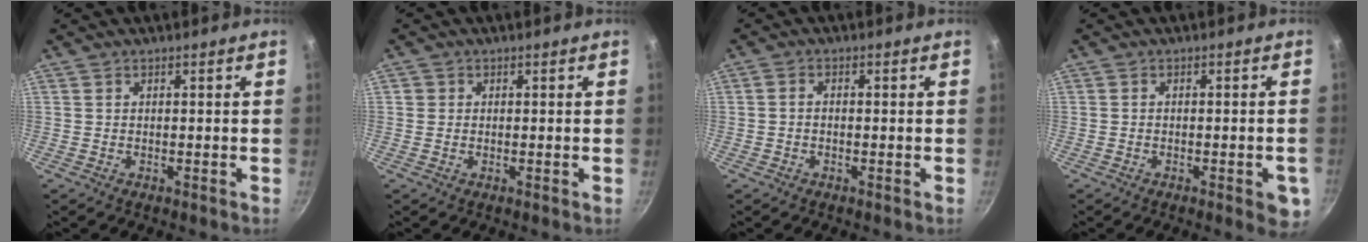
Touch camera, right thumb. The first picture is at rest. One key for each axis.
{"total": 1.0, "fx": 0.1, "fy": 1.0, "fz": 0.2, "tx": 0.004, "ty": 0.002, "tz": -0.002}
{"total": 1.4, "fx": -0.5, "fy": 0.9, "fz": 1.0, "tx": -0.020, "ty": 0.011, "tz": -0.011}
{"total": 4.9, "fx": -2.1, "fy": 1.6, "fz": 4.2, "tx": -0.038, "ty": 0.005, "tz": -0.025}